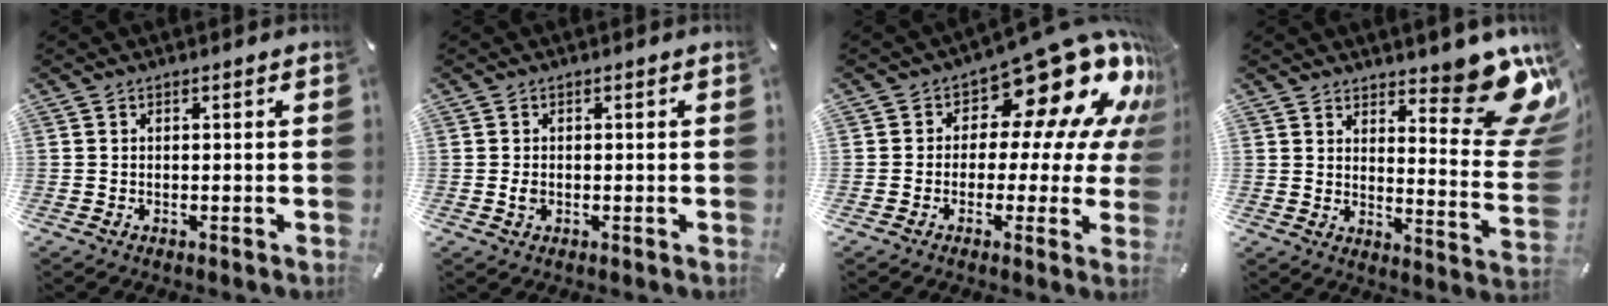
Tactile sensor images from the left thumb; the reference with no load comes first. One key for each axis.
{"total": 1.7, "fx": -0.1, "fy": 1.2, "fz": 1.1, "tx": -0.021, "ty": 0.003, "tz": -0.002}
{"total": 17.5, "fx": 10.1, "fy": 8.3, "fz": 11.6, "tx": -0.164, "ty": -0.080, "tz": 0.168}
{"total": 15.9, "fx": 11.2, "fy": 6.2, "fz": 9.4, "tx": -0.097, "ty": -0.103, "tz": 0.192}